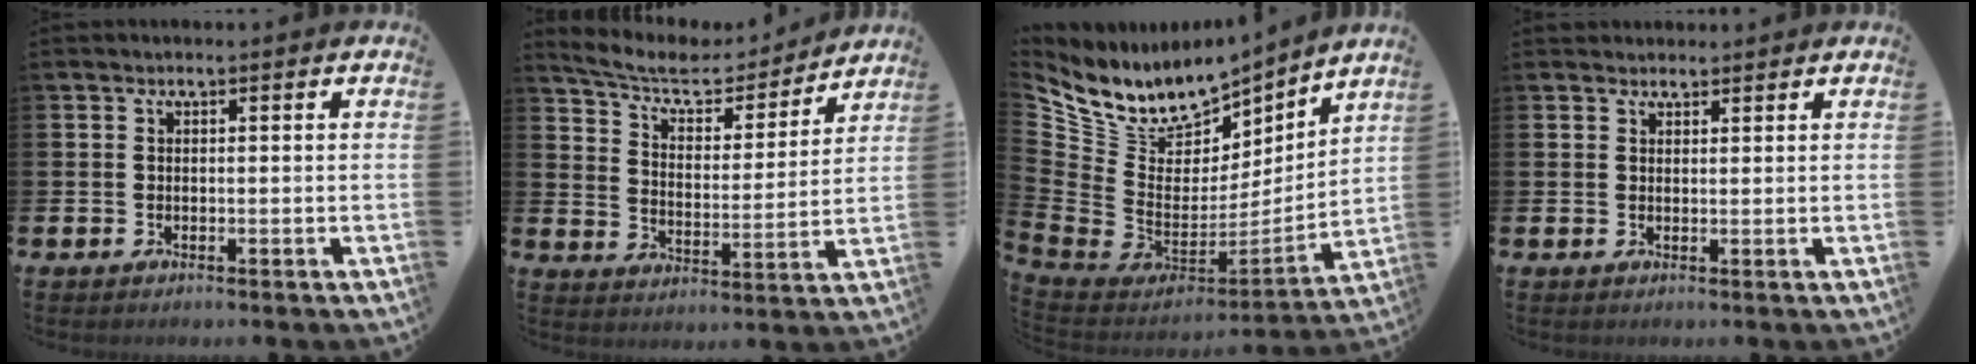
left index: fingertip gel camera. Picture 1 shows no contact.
{"total": 7.8, "force": [7.1, 2.1, 2.2], "torque": [-0.068, -0.058, 0.120]}
{"total": 9.9, "force": [8.5, 4.6, 2.2], "torque": [-0.104, -0.062, 0.156]}
{"total": 1.6, "force": [1.5, 0.6, 0.0], "torque": [0.007, 0.000, 0.028]}